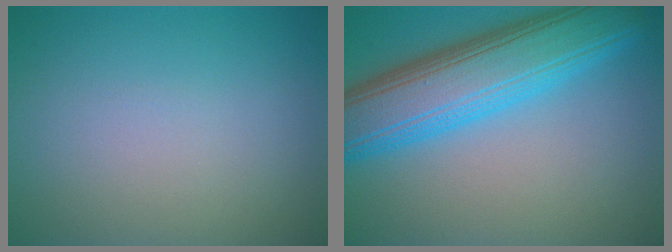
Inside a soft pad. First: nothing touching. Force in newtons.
{"total": 9.9, "press": 9.9, "slide": 0.2}